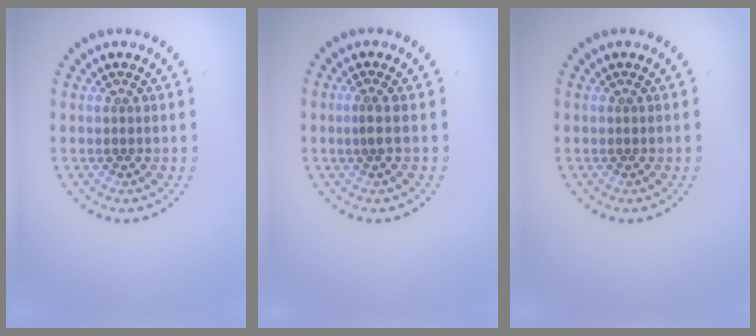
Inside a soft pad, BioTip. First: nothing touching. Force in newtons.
{"total": 0.8, "press": 0.6, "slide": 0.6}
{"total": 0.0}